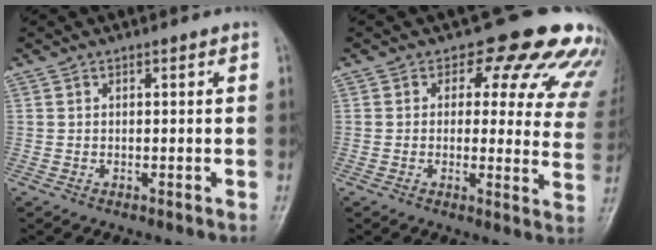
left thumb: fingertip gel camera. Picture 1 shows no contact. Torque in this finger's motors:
{"motor_torque": [0.47, 0.70, 0.19, -0.02, 0.01]}